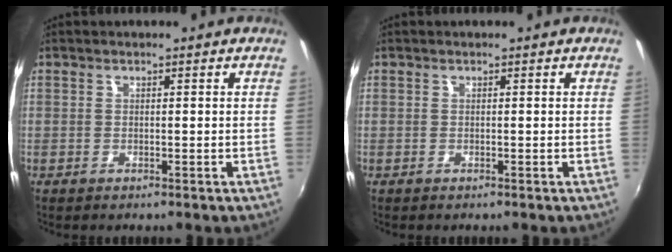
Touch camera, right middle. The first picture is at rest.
{"total": 0.0}